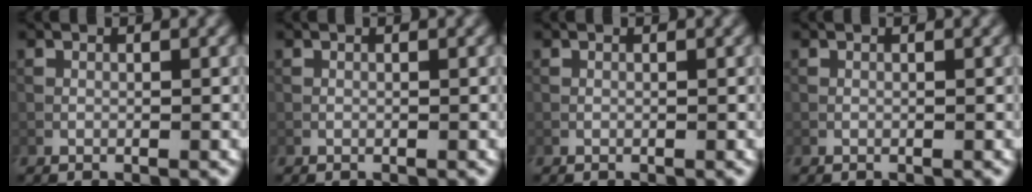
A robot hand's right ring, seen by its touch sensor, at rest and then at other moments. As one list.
[{"total": 0.0}, {"total": 0.0}, {"total": 0.0}]